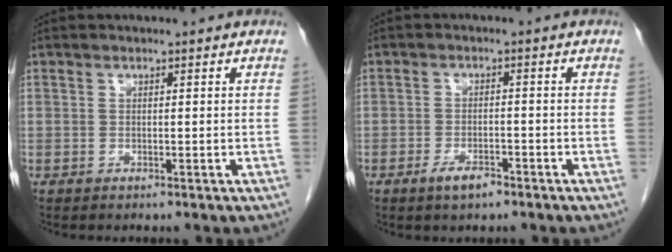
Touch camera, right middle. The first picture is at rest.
{"total": 3.2, "force": [-2.2, 1.0, 2.1], "torque": [-0.045, 0.000, -0.038]}